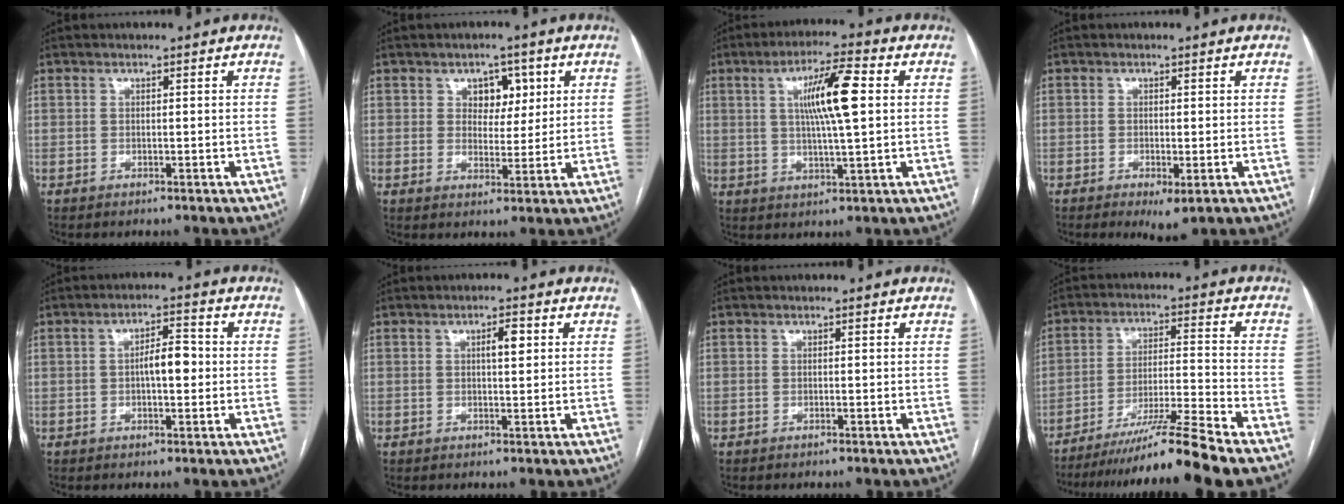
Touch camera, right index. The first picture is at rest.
{"total": 4.9, "force": [2.1, 3.3, 3.0], "torque": [-0.033, 0.009, 0.033]}
{"total": 9.8, "force": [2.2, 0.8, 9.5], "torque": [-0.168, 0.008, 0.037]}
{"total": 2.5, "force": [-1.1, 0.7, 2.1], "torque": [-0.026, -0.004, -0.012]}
{"total": 4.7, "force": [-0.1, 1.7, 4.4], "torque": [-0.071, 0.012, -0.002]}
{"total": 2.7, "force": [0.8, 0.7, 2.5], "torque": [-0.041, 0.003, 0.012]}
{"total": 0.0}
{"total": 11.9, "force": [-9.8, -3.0, 6.1], "torque": [-0.094, -0.016, -0.168]}